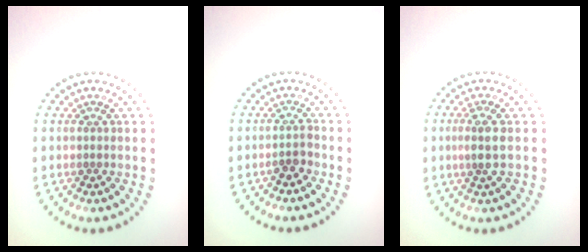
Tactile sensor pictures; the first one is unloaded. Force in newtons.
{"total": 1.5, "press": 1.2, "slide": 0.9}
{"total": 2.1, "press": 1.8, "slide": 1.1}